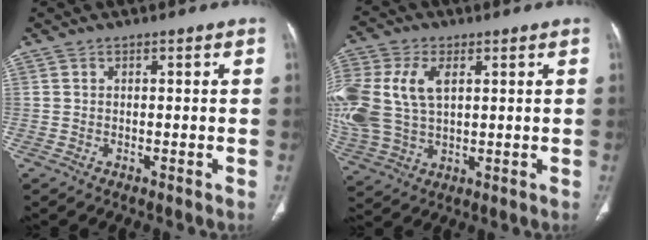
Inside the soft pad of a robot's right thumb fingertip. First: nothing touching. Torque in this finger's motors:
{"motor_torque": [0.48, 0.54, 1.17, 0.60, 0.31]}